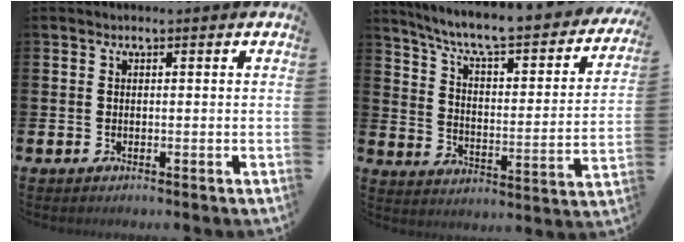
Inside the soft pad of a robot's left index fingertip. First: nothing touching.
{"total": 7.8, "force": [6.7, 1.5, 3.5], "torque": [-0.083, -0.063, 0.106]}